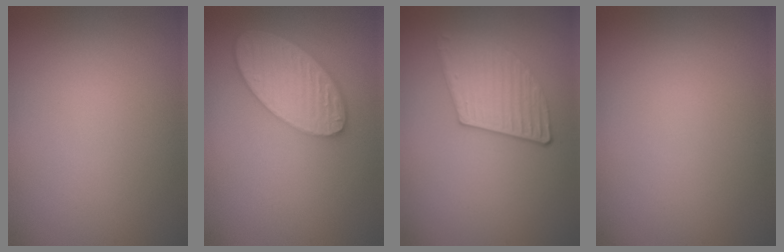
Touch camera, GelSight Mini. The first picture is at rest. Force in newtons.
{"total": 5.5, "press": 4.4, "slide": 3.3}
{"total": 3.0, "press": 2.9, "slide": 0.7}
{"total": 0.0}